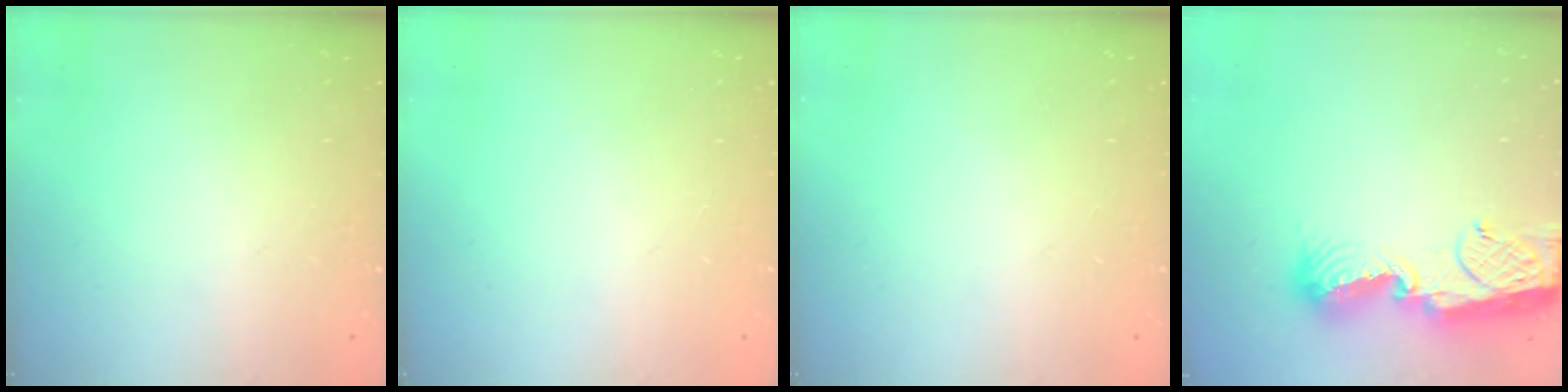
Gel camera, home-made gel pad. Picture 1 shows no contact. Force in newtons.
{"total": 0.0}
{"total": 0.0}
{"total": 15.7, "press": 15.6, "slide": 1.3}